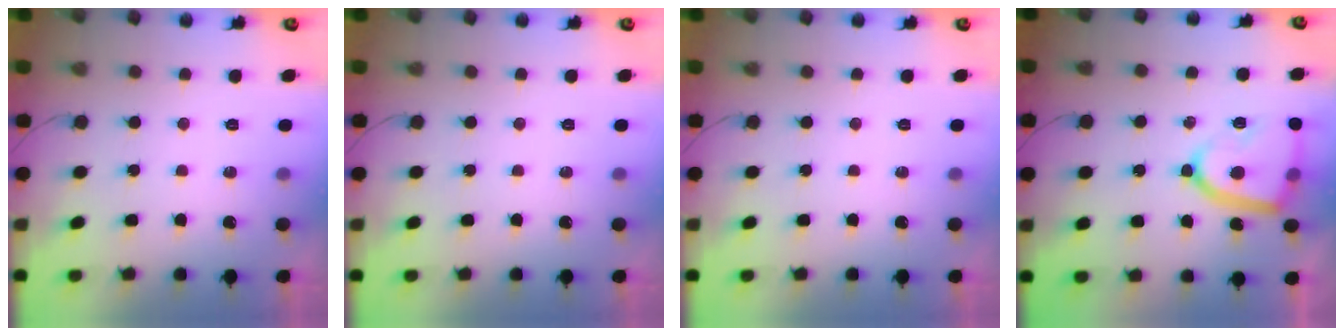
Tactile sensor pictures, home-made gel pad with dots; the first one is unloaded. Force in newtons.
{"total": 0.0}
{"total": 0.0}
{"total": 14.8, "press": 14.7, "slide": 1.5}